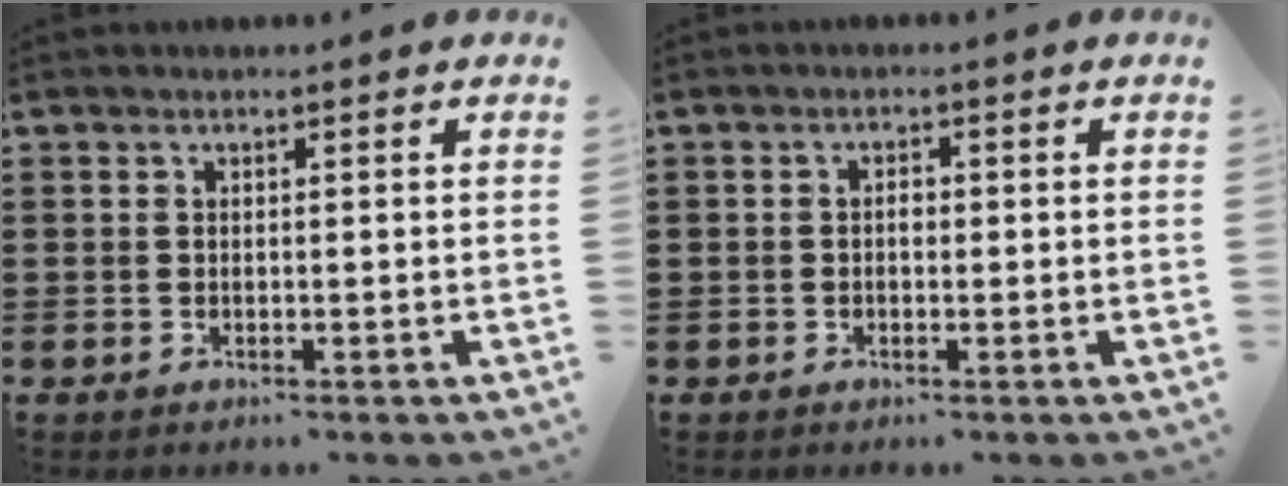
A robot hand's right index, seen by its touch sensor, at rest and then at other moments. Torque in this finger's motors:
{"motor_torque": [2.14, 0.00, 0.04, 0.02]}